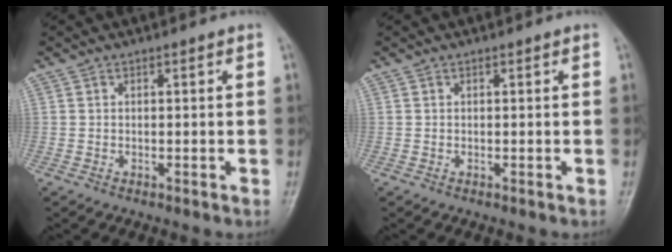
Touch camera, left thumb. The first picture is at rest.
{"total": 0.0}